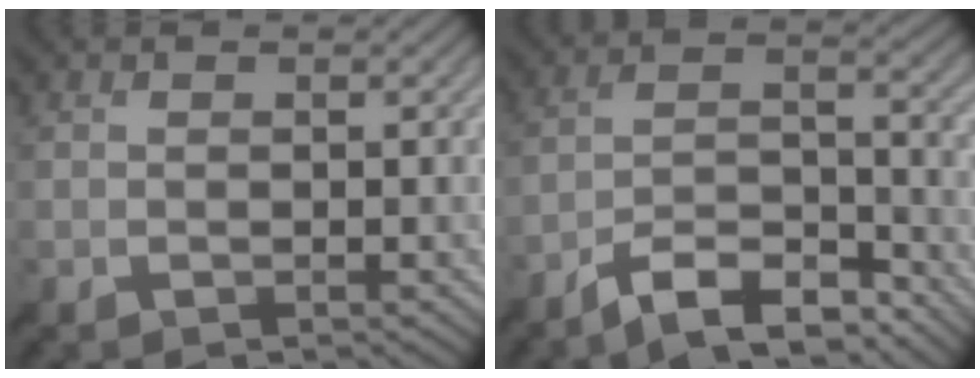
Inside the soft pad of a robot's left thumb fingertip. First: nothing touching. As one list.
[{"total": 9.8, "force": [-7.8, 2.4, 5.3], "torque": [-0.090, 0.009, -0.149]}]